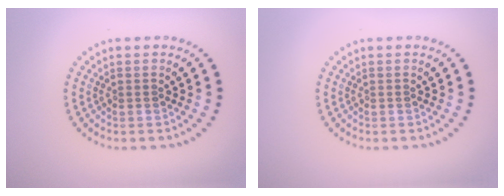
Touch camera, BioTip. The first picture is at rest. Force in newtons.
{"total": 0.0}